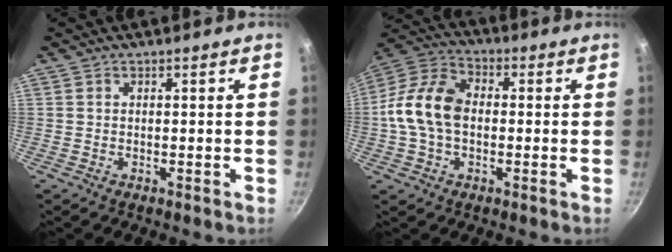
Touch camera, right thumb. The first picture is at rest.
{"total": 13.3, "force": [-0.5, 9.1, 9.6], "torque": [-0.165, 0.033, -0.027]}